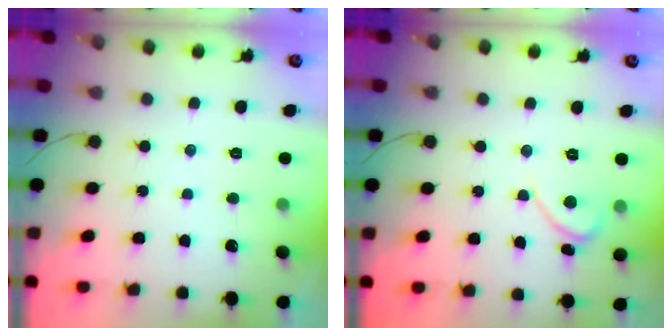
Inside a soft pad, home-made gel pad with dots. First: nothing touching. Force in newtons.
{"total": 2.3, "press": 2.3, "slide": 0.1}